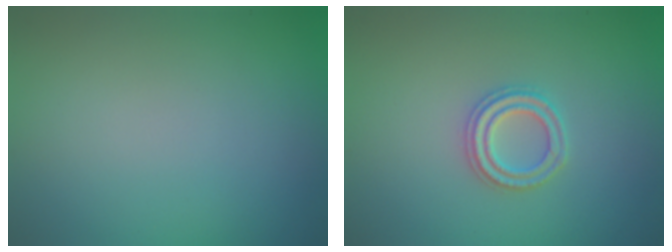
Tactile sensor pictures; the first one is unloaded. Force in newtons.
{"total": 2.3, "press": 2.2, "slide": 0.4}